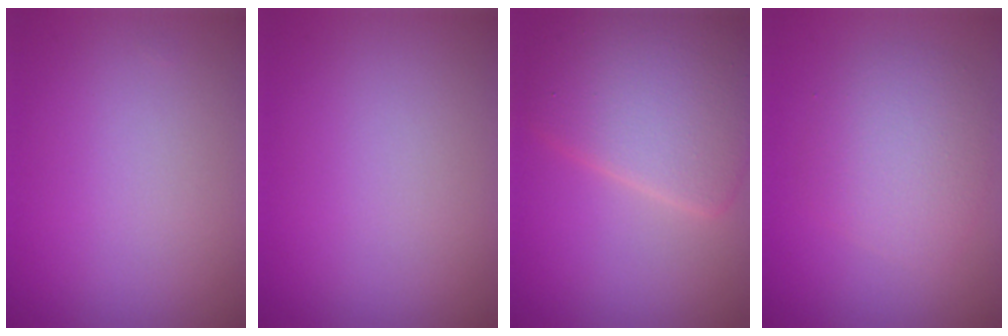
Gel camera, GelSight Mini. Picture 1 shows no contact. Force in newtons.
{"total": 0.0}
{"total": 7.6, "press": 7.6, "slide": 0.3}
{"total": 3.6, "press": 3.6, "slide": 0.0}